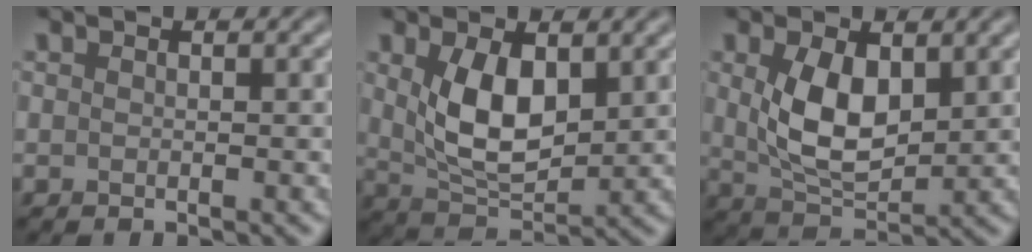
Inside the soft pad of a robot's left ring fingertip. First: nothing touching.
{"total": 6.0, "force": [1.4, 3.3, 4.9], "torque": [-0.102, -0.006, 0.035]}
{"total": 6.0, "force": [1.2, 3.4, 4.8], "torque": [-0.102, -0.005, 0.031]}